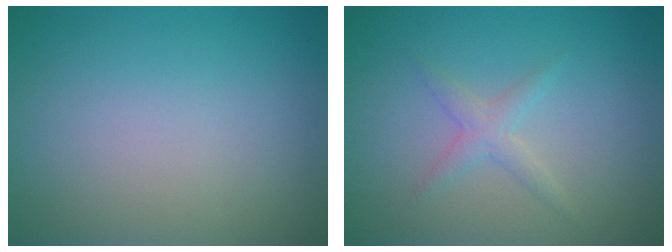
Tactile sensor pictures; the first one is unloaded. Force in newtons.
{"total": 1.6, "press": 1.6, "slide": 0.0}